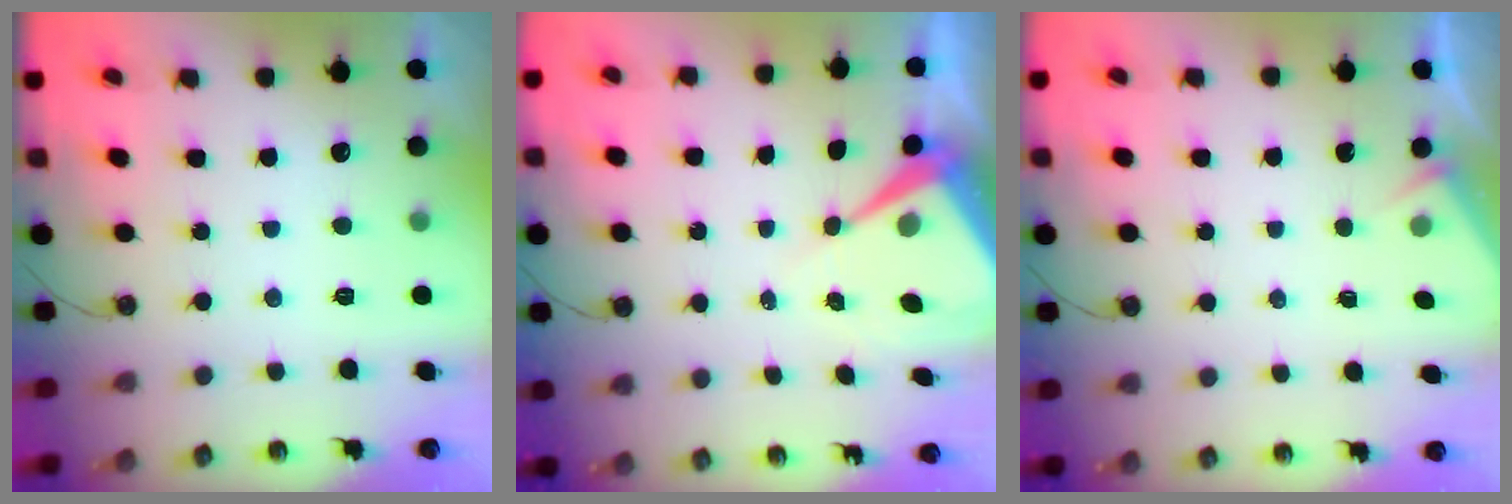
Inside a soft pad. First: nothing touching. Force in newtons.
{"total": 8.7, "press": 8.7, "slide": 1.1}
{"total": 2.9, "press": 2.9, "slide": 0.4}